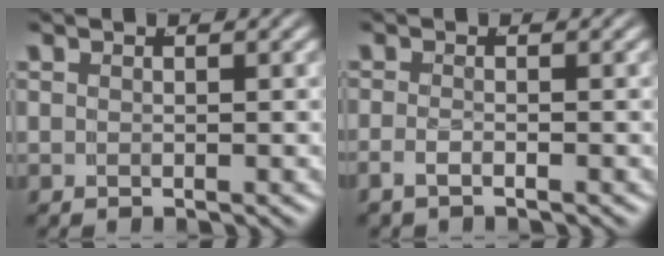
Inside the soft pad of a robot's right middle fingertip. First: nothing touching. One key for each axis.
{"total": 1.1, "fx": -0.9, "fy": 0.2, "fz": 0.7, "tx": -0.024, "ty": -0.004, "tz": -0.015}